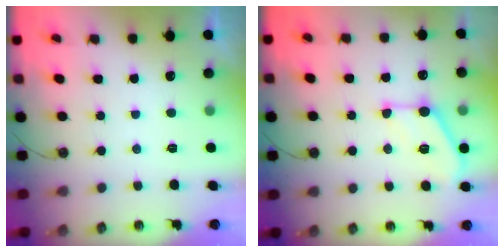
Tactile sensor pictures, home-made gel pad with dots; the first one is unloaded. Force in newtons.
{"total": 13.4, "press": 13.4, "slide": 0.6}